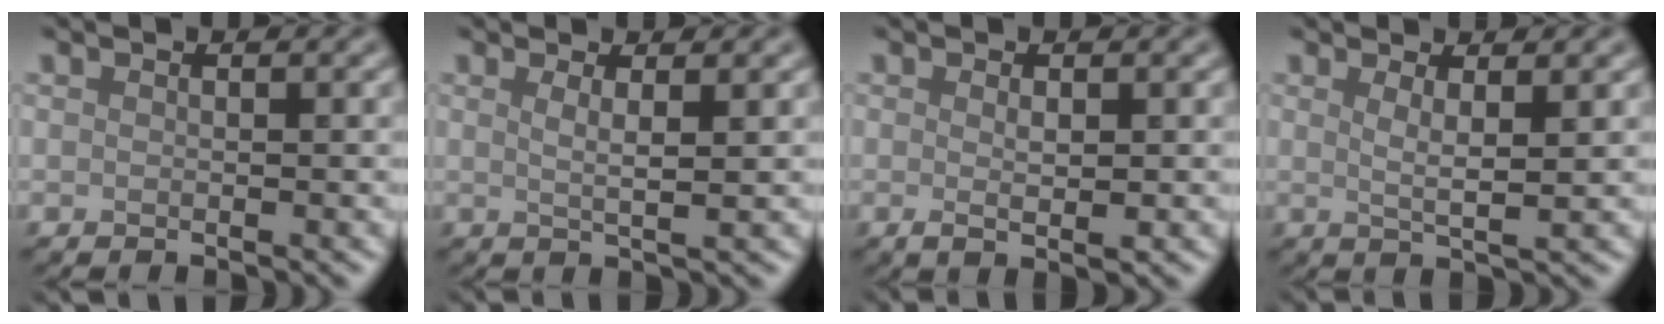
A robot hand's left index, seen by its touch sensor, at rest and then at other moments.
{"total": 1.9, "force": [0.8, 0.5, 1.7], "torque": [-0.025, -0.001, 0.006]}
{"total": 1.6, "force": [0.1, 0.4, 1.5], "torque": [-0.025, -0.003, 0.002]}
{"total": 2.3, "force": [1.0, 0.5, 2.0], "torque": [-0.031, -0.006, 0.014]}